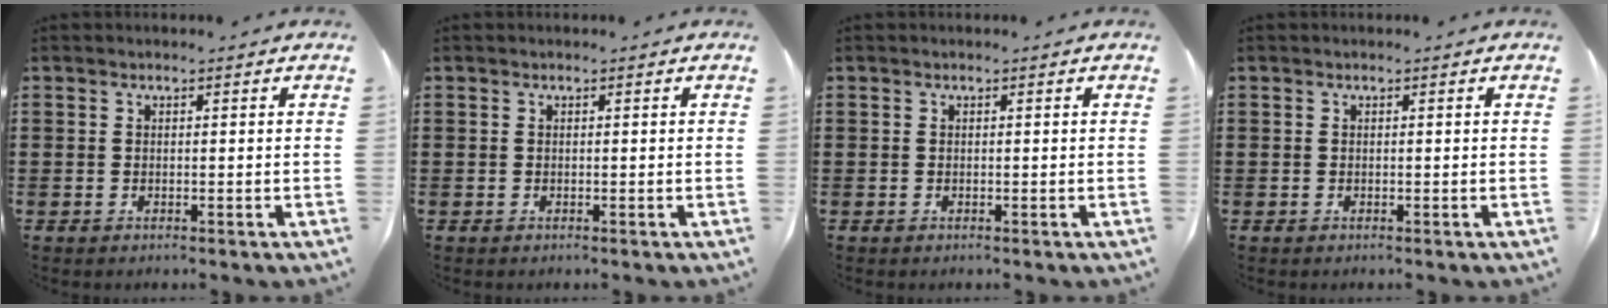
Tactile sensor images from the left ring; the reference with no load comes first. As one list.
[{"total": 0.0}, {"total": 0.0}, {"total": 0.0}]